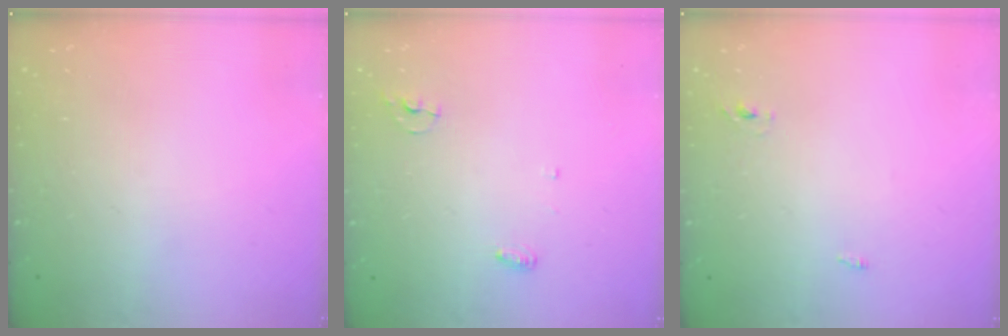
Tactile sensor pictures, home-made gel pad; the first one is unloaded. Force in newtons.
{"total": 3.8, "press": 3.8, "slide": 0.3}
{"total": 2.3, "press": 2.1, "slide": 1.0}